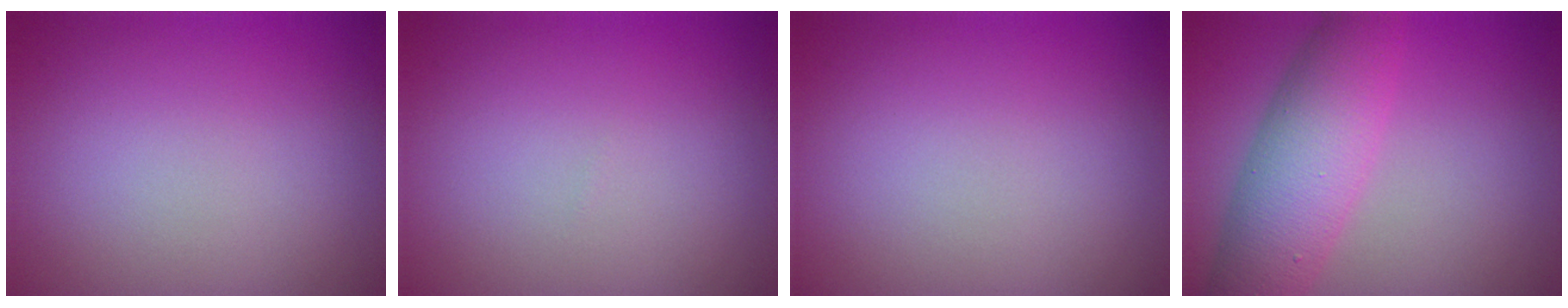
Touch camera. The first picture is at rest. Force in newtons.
{"total": 0.0}
{"total": 0.0}
{"total": 7.1, "press": 7.1, "slide": 0.2}